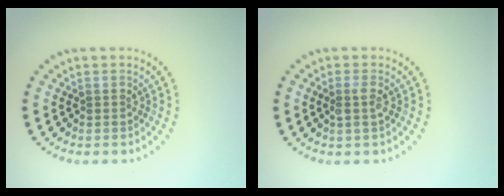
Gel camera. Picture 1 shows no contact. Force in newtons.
{"total": 1.4, "press": 1.2, "slide": 0.7}